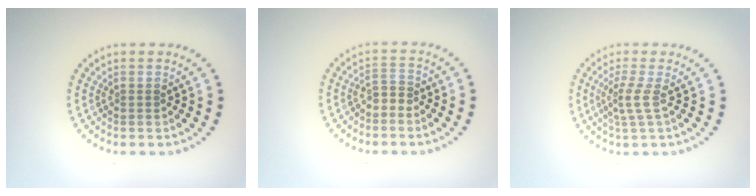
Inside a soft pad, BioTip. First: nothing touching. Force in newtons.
{"total": 1.6, "press": 1.0, "slide": 1.2}
{"total": 2.0, "press": 1.4, "slide": 1.4}